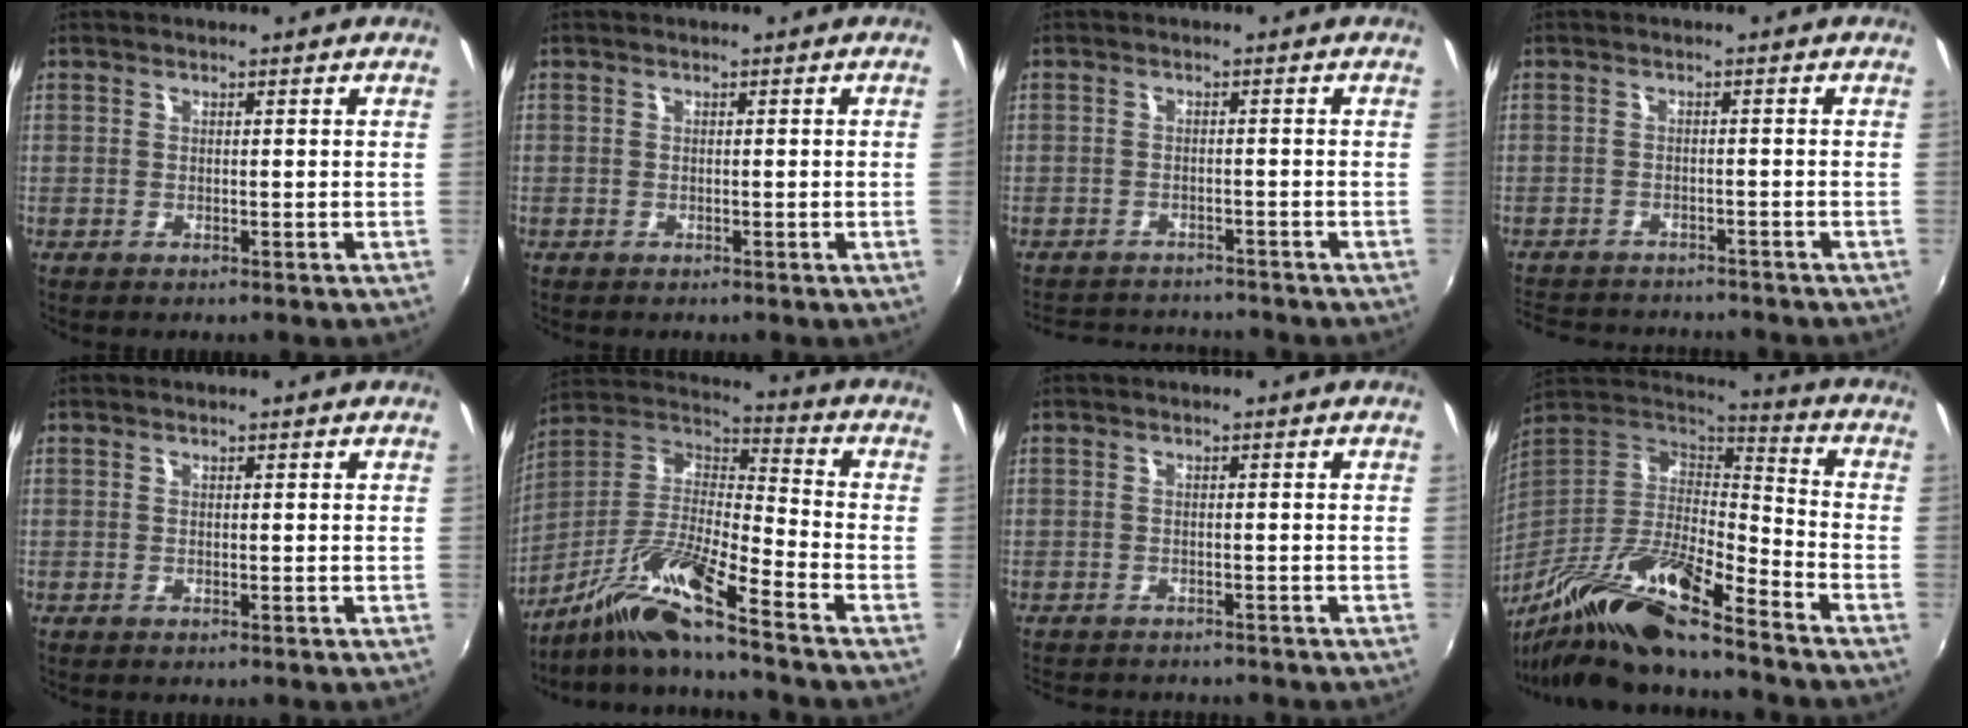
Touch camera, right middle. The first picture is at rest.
{"total": 0.0}
{"total": 9.4, "force": [-8.5, 3.2, 2.2], "torque": [-0.062, 0.023, -0.123]}
{"total": 11.2, "force": [-10.0, 3.3, 3.6], "torque": [-0.093, -0.009, -0.150]}
{"total": 0.0}
{"total": 13.8, "force": [-9.5, 0.2, 10.0], "torque": [-0.190, -0.003, -0.196]}
{"total": 6.2, "force": [-5.8, 1.3, 1.9], "torque": [-0.049, -0.017, -0.085]}
{"total": 19.0, "force": [-14.1, 2.7, 12.4], "torque": [-0.232, -0.028, -0.277]}